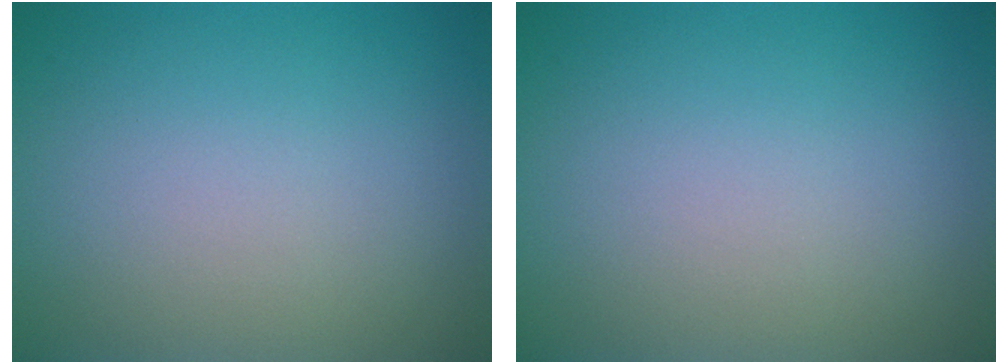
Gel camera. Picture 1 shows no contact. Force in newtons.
{"total": 0.0}